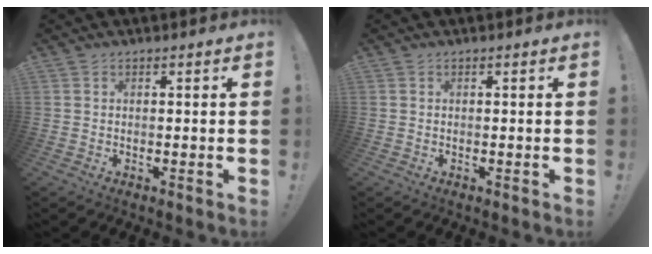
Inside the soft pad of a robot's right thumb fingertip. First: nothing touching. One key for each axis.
{"total": 0.0}